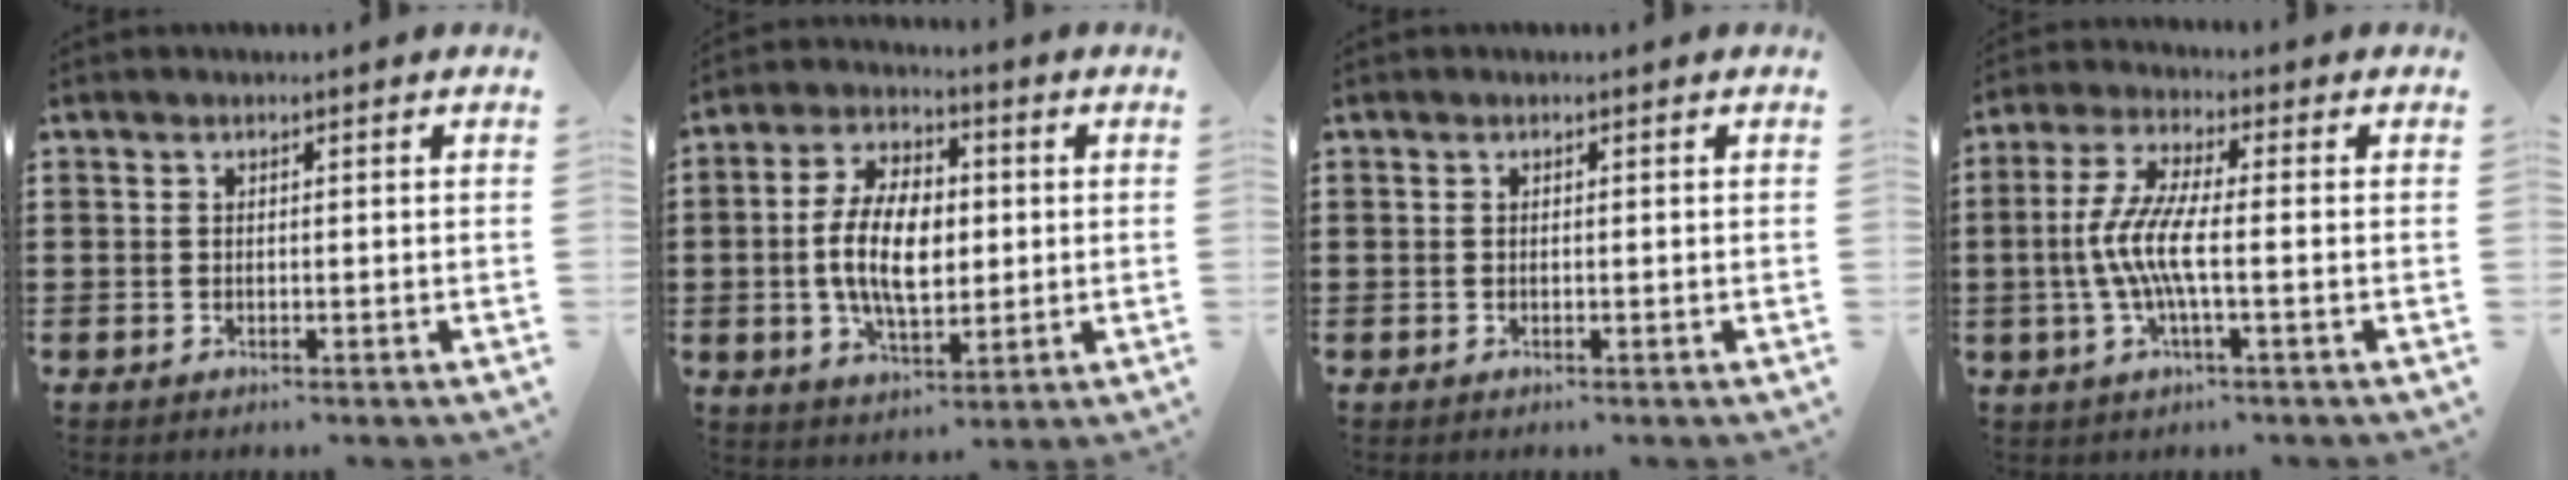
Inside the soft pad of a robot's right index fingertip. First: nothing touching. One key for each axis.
{"total": 10.3, "fx": -0.2, "fy": 5.5, "fz": 8.7, "tx": -0.180, "ty": 0.003, "tz": -0.007}
{"total": 0.0}
{"total": 7.1, "fx": -1.6, "fy": 1.3, "fz": 6.8, "tx": -0.161, "ty": -0.017, "tz": -0.041}